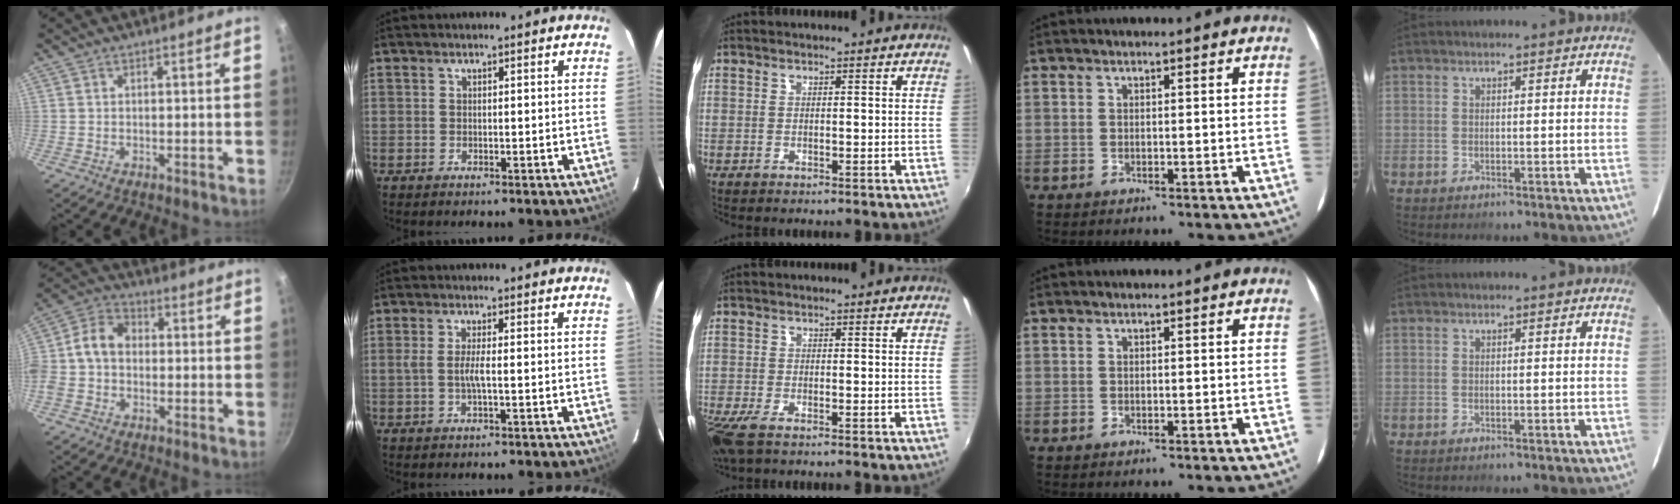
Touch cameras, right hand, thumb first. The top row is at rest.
{"thumb": {"total": 9.0, "force": [-0.3, 7.1, 5.6], "torque": [-0.081, 0.026, -0.030]}, "index": {"total": 2.7, "force": [-0.6, -0.2, 2.6], "torque": [-0.051, 0.000, -0.011]}, "middle": {"total": 6.2, "force": [-4.2, 1.9, 4.2], "torque": [-0.104, -0.029, -0.082]}}